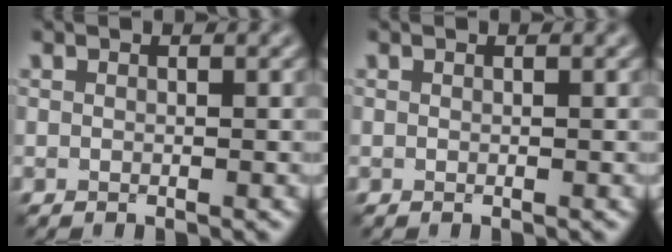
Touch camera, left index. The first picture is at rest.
{"total": 0.0}